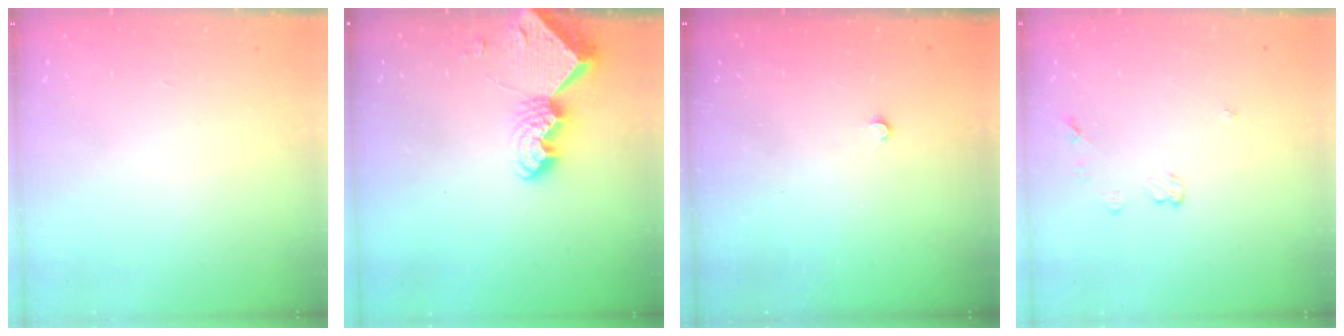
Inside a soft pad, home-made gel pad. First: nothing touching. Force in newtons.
{"total": 9.6, "press": 9.5, "slide": 0.9}
{"total": 2.0, "press": 1.9, "slide": 0.3}
{"total": 3.7, "press": 3.7, "slide": 0.5}